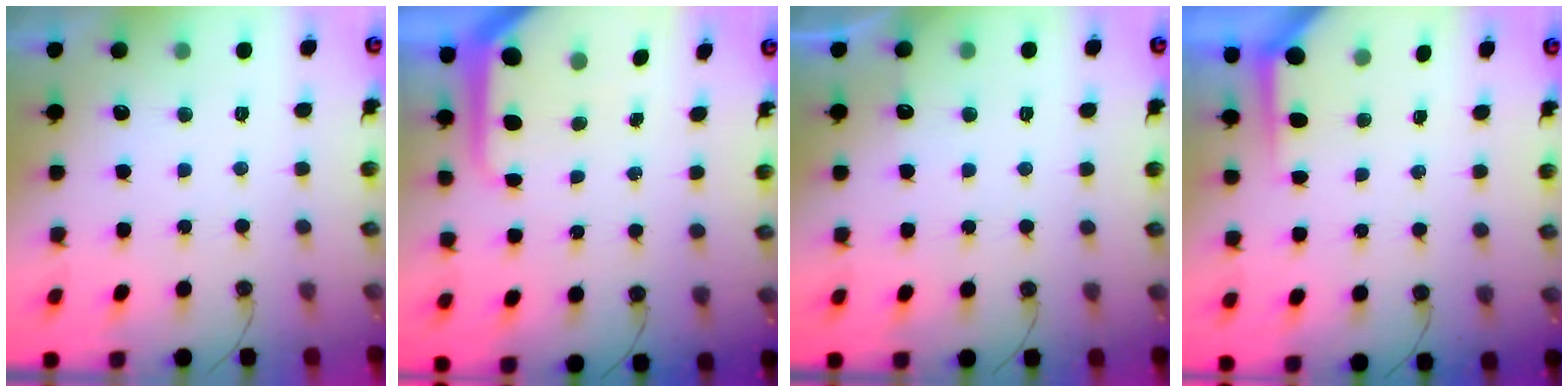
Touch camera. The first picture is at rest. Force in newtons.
{"total": 9.8, "press": 9.7, "slide": 0.8}
{"total": 2.8, "press": 2.8, "slide": 0.4}
{"total": 3.6, "press": 3.6, "slide": 0.3}